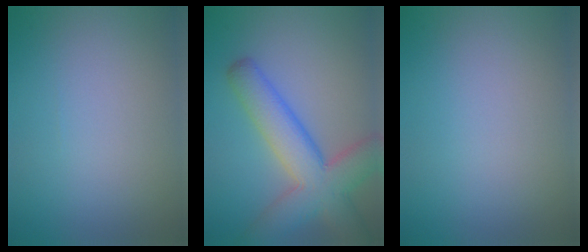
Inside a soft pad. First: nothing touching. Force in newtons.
{"total": 8.1, "press": 8.1, "slide": 0.3}
{"total": 0.0}